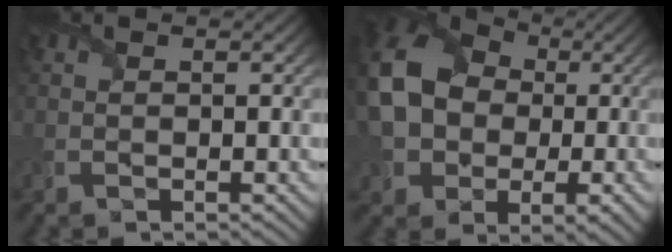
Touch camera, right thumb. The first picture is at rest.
{"total": 17.5, "force": [1.0, 13.9, 10.5], "torque": [-0.269, -0.023, 0.018]}